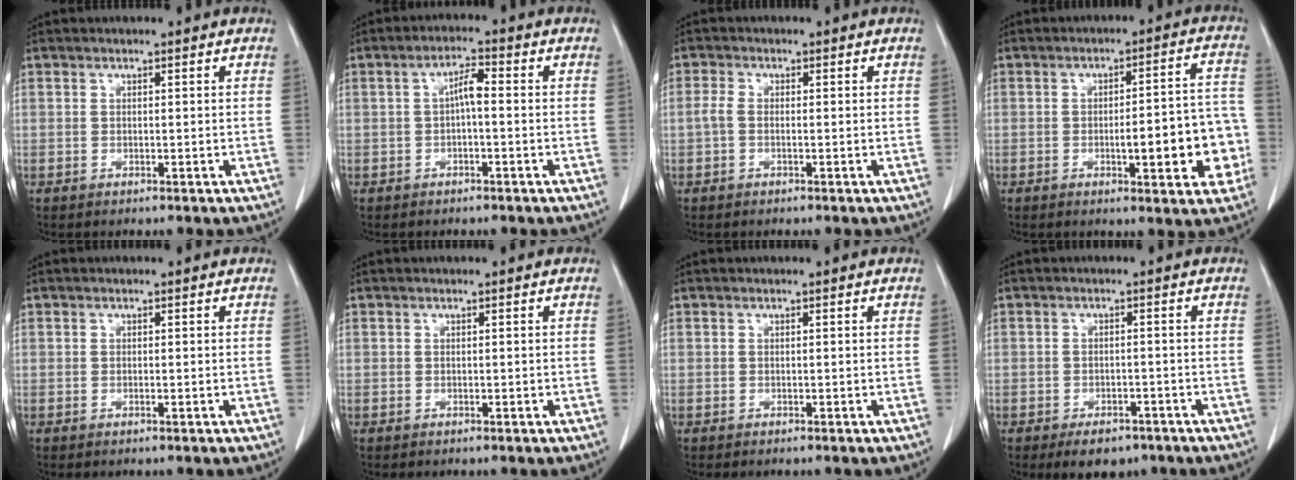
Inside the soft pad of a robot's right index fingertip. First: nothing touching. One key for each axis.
{"total": 3.3, "fx": -0.2, "fy": 0.7, "fz": 3.2, "tx": -0.057, "ty": 0.011, "tz": -0.005}
{"total": 1.8, "fx": -0.3, "fy": 0.9, "fz": 1.6, "tx": -0.036, "ty": 0.004, "tz": -0.007}
{"total": 11.6, "fx": -2.8, "fy": 2.7, "fz": 11.0, "tx": -0.129, "ty": 0.026, "tz": -0.029}
{"total": 0.0}
{"total": 0.0}
{"total": 0.0}
{"total": 5.0, "fx": -3.6, "fy": 2.6, "fz": 2.4, "tx": -0.032, "ty": -0.001, "tz": -0.047}